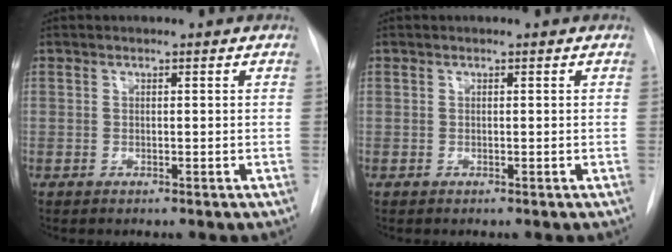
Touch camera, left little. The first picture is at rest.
{"total": 0.0}